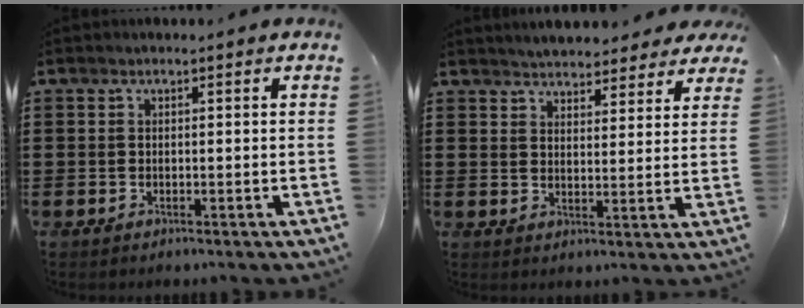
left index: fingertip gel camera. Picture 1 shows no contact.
{"total": 4.1, "force": [4.0, 0.4, 0.2], "torque": [-0.021, -0.015, 0.074]}